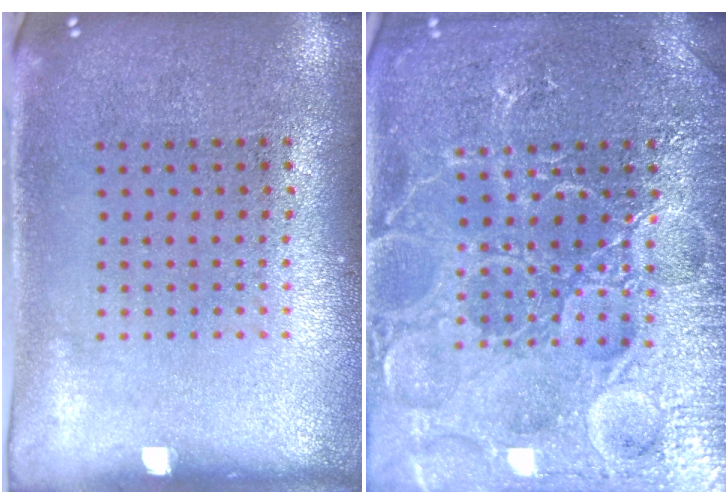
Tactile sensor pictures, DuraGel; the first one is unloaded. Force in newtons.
{"total": 7.5, "press": 7.4, "slide": 1.0}